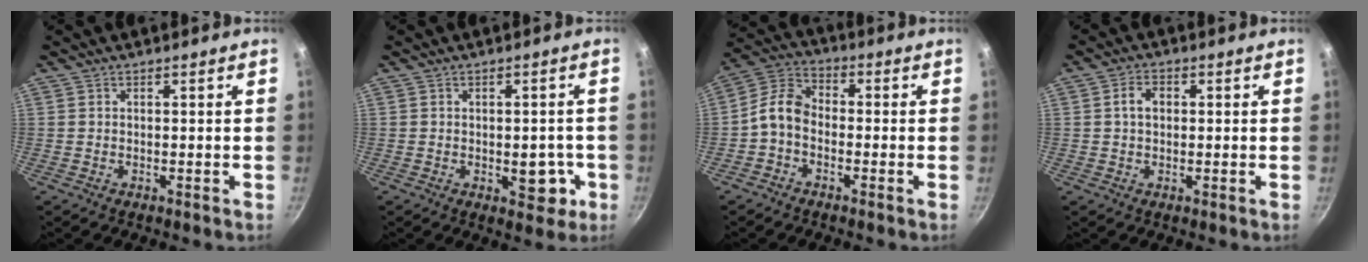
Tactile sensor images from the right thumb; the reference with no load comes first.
{"total": 5.9, "force": [-1.4, 3.5, 4.6], "torque": [-0.024, 0.004, -0.014]}
{"total": 7.0, "force": [-2.0, 4.9, 4.6], "torque": [-0.087, 0.037, -0.060]}
{"total": 3.5, "force": [0.4, 2.6, 2.4], "torque": [-0.028, 0.009, 0.004]}